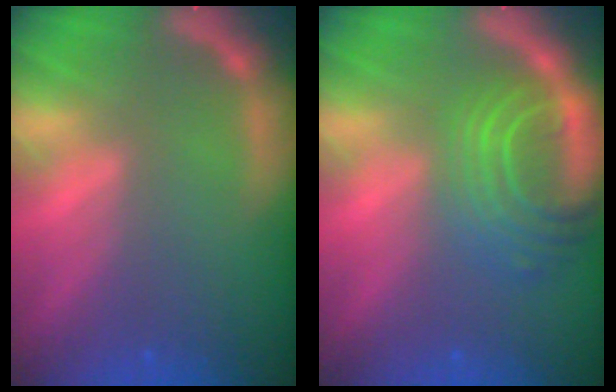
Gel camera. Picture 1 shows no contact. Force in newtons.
{"total": 8.1}